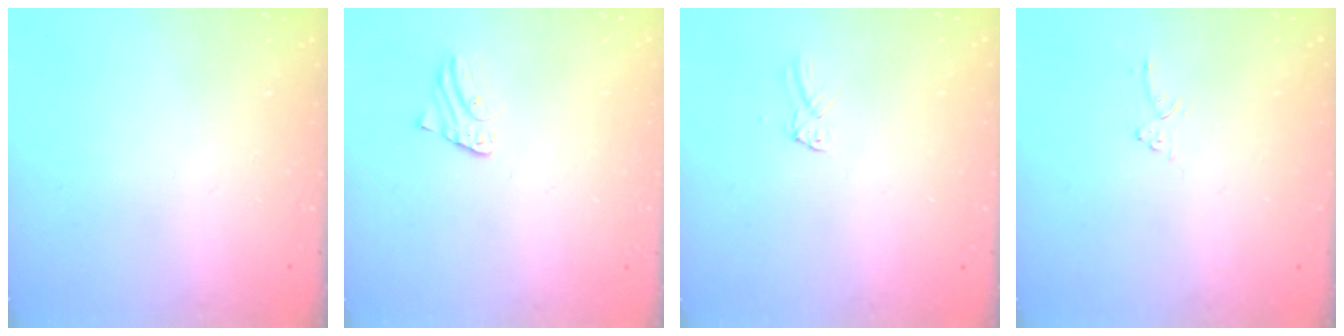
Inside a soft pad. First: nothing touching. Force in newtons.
{"total": 1.9, "press": 1.9, "slide": 0.1}
{"total": 1.5, "press": 1.5, "slide": 0.1}
{"total": 4.1, "press": 4.0, "slide": 0.5}